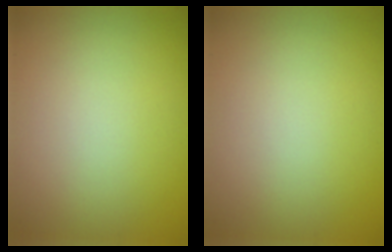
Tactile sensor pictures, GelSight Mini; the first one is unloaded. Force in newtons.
{"total": 0.0}